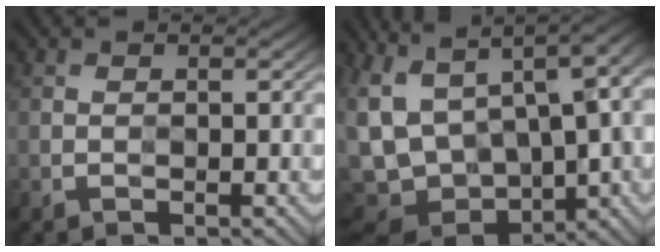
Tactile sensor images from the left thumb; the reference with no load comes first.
{"total": 17.1, "force": [2.3, 10.0, 13.6], "torque": [-0.328, -0.006, 0.123]}